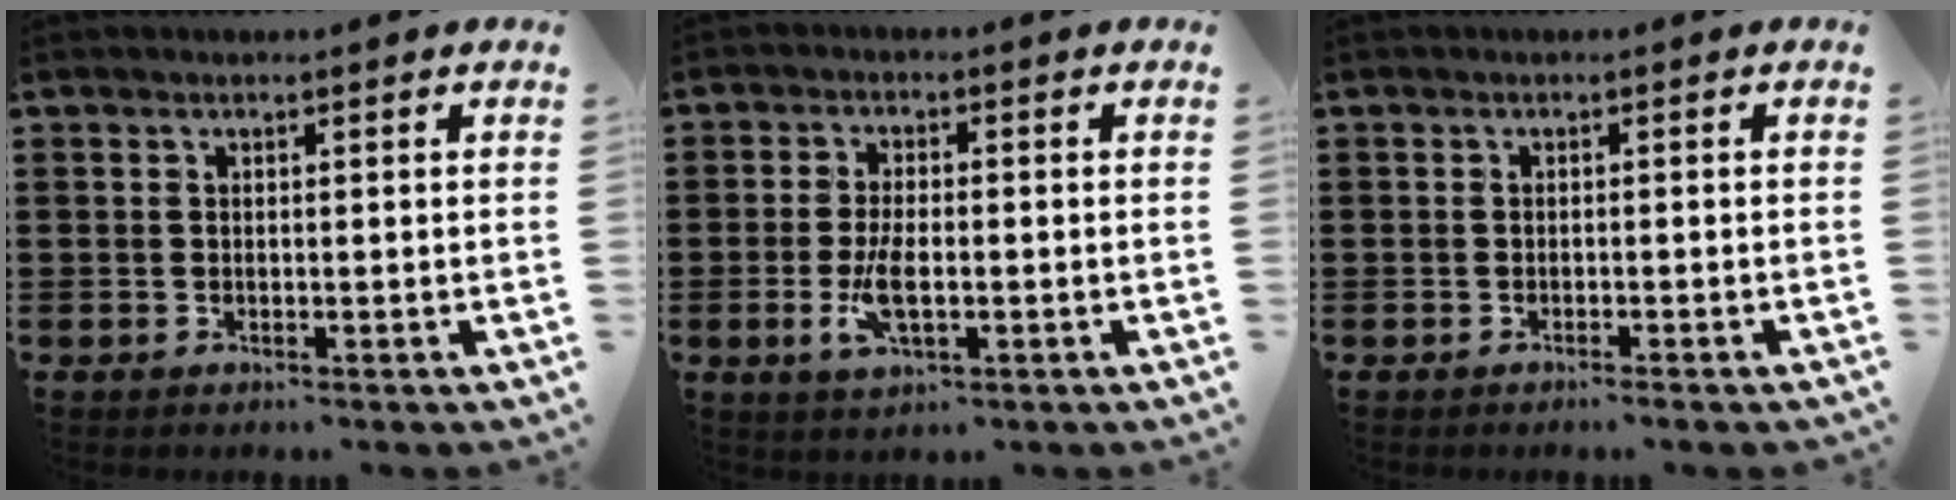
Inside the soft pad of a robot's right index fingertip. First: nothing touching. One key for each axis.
{"total": 5.3, "fx": -1.2, "fy": 2.1, "fz": 4.7, "tx": -0.101, "ty": -0.001, "tz": -0.025}
{"total": 0.7, "fx": -0.6, "fy": -0.1, "fz": 0.4, "tx": -0.008, "ty": -0.003, "tz": -0.011}